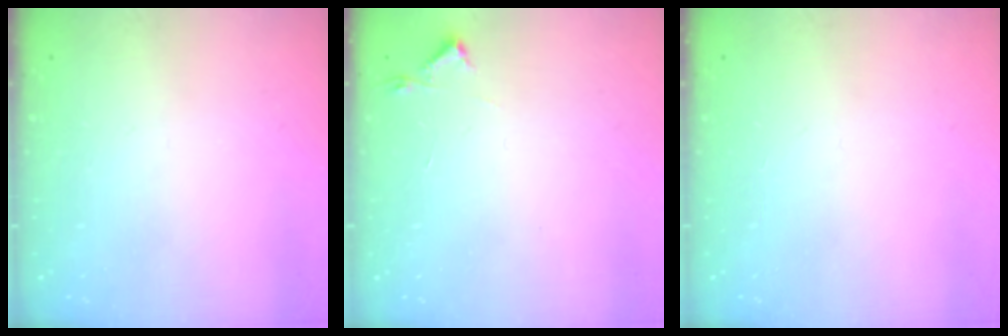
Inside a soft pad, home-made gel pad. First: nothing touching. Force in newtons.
{"total": 2.7, "press": 2.6, "slide": 0.4}
{"total": 0.0}